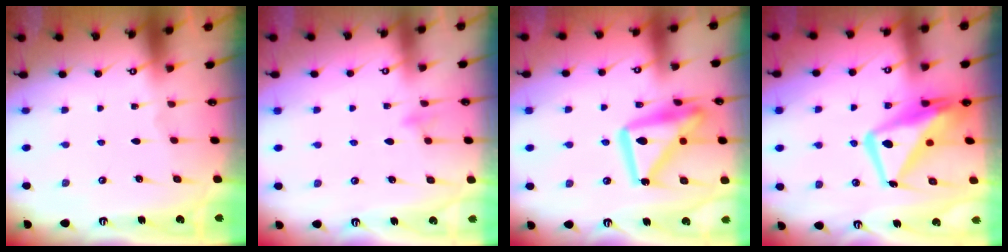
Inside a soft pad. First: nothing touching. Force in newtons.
{"total": 6.6, "press": 6.6, "slide": 0.6}
{"total": 18.7, "press": 18.6, "slide": 1.7}
{"total": 15.0, "press": 14.9, "slide": 1.9}